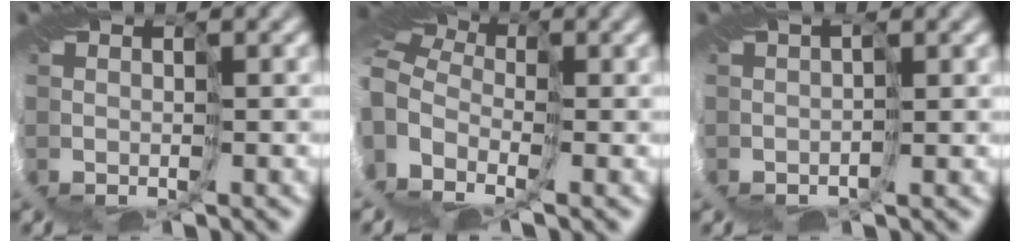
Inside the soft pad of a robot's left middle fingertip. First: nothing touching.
{"total": 9.6, "force": [1.5, 6.7, 6.8], "torque": [-0.154, 0.012, 0.015]}
{"total": 1.1, "force": [0.4, 0.8, 0.8], "torque": [-0.010, 0.010, 0.006]}